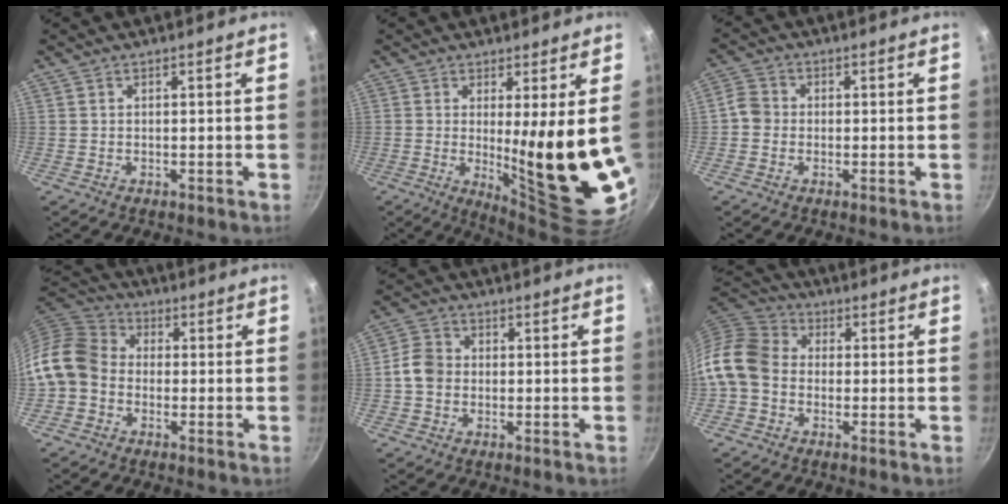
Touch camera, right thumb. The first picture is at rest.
{"total": 14.1, "force": [0.3, 1.8, 14.0], "torque": [-0.199, -0.043, 0.019]}
{"total": 3.6, "force": [-0.6, 3.3, 1.5], "torque": [-0.018, 0.012, -0.026]}
{"total": 11.1, "force": [-2.4, 9.0, 6.0], "torque": [-0.092, 0.036, -0.068]}
{"total": 5.3, "force": [-0.7, 4.5, 2.8], "torque": [-0.035, 0.014, -0.026]}
{"total": 11.6, "force": [-2.0, 9.2, 6.8], "torque": [-0.111, 0.031, -0.062]}